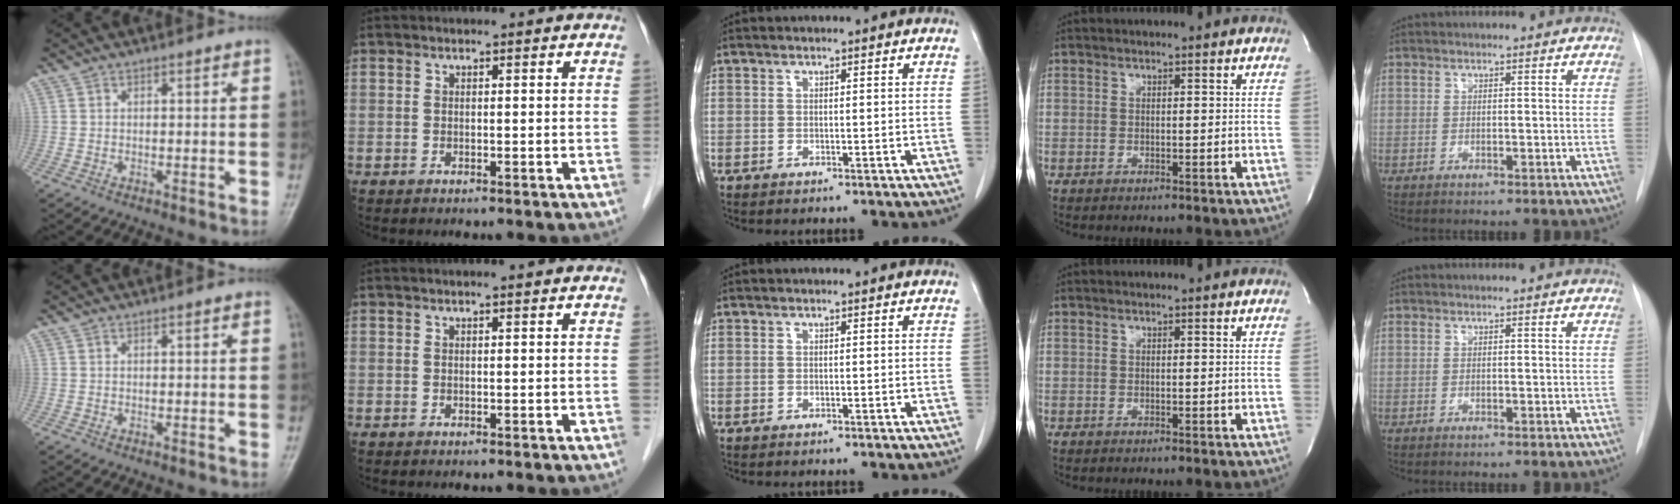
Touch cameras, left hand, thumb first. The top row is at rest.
{"index": {"total": 0.6, "force": [0.5, 0.0, 0.4], "torque": [-0.007, 0.006, 0.009]}}